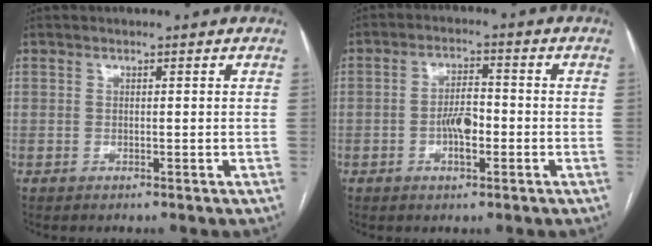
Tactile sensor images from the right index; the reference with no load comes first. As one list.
[{"total": 5.0, "force": [-1.3, 1.9, 4.4], "torque": [-0.084, 0.007, -0.023]}]